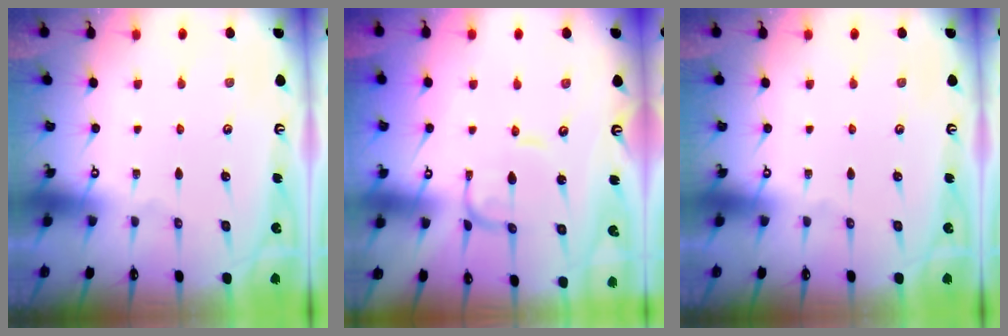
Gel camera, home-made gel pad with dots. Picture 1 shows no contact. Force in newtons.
{"total": 1.6, "press": 1.6, "slide": 0.2}
{"total": 0.0}